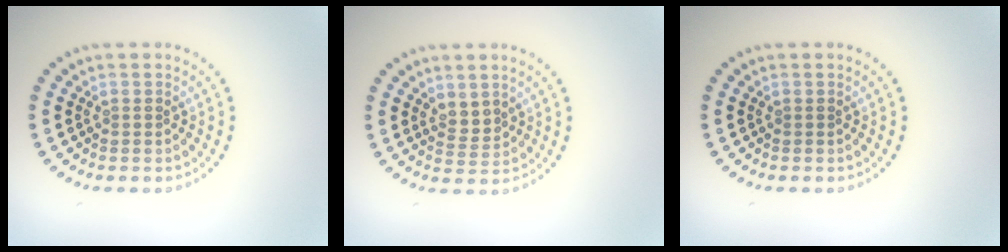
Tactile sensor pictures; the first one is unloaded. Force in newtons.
{"total": 1.7, "press": 1.3, "slide": 1.0}
{"total": 0.0}